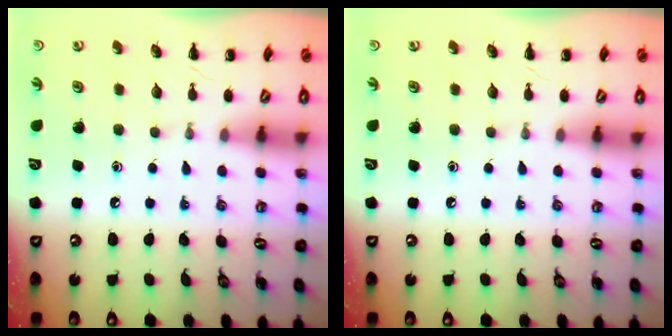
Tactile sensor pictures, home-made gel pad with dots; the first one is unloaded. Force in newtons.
{"total": 0.0}